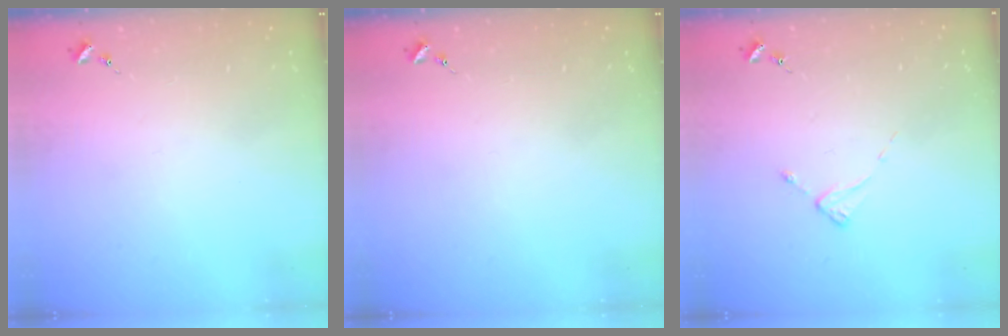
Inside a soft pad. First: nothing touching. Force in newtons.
{"total": 0.0}
{"total": 2.4, "press": 2.4, "slide": 0.3}